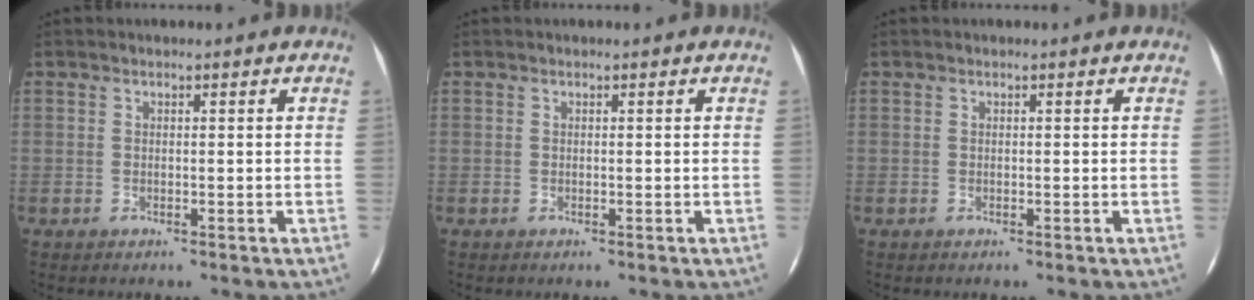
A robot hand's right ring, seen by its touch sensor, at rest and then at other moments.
{"total": 0.0}
{"total": 0.0}